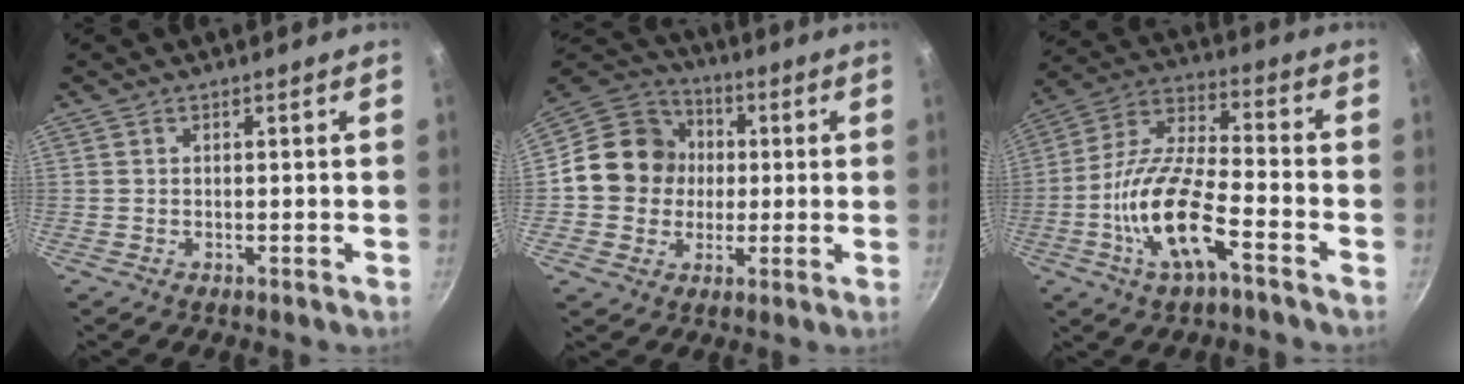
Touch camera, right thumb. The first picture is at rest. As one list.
[{"total": 14.2, "force": [0.4, 12.9, 5.8], "torque": [-0.068, 0.027, -0.008]}, {"total": 15.7, "force": [-6.4, 5.3, 13.3], "torque": [-0.259, 0.037, -0.134]}]